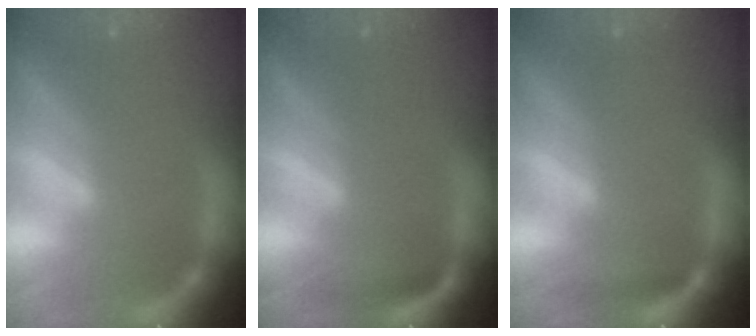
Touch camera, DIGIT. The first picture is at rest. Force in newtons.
{"total": 2.5}
{"total": 1.4}